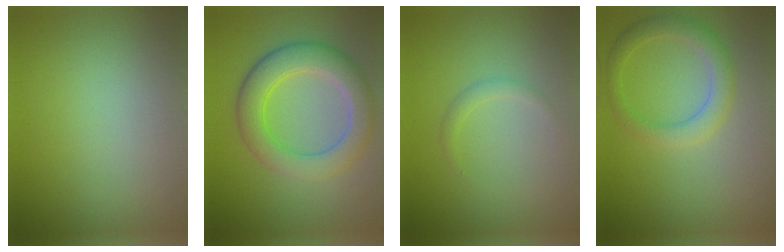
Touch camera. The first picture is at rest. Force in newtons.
{"total": 5.0, "press": 5.0, "slide": 0.4}
{"total": 0.9, "press": 0.9, "slide": 0.0}
{"total": 3.1, "press": 3.1, "slide": 0.1}